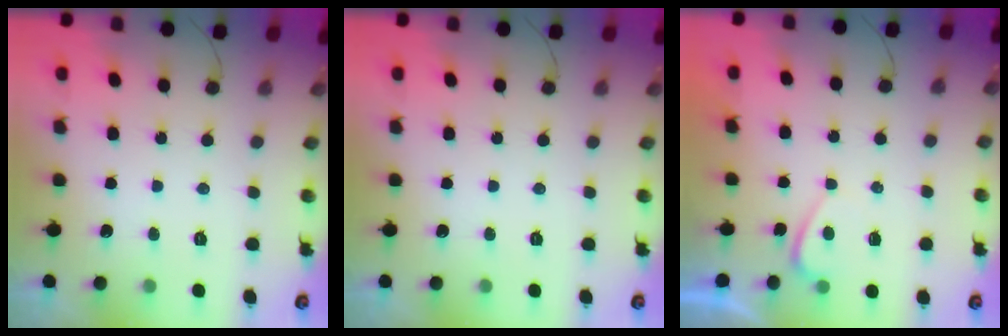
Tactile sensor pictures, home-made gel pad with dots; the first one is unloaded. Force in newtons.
{"total": 0.0}
{"total": 0.8, "press": 0.6, "slide": 0.5}